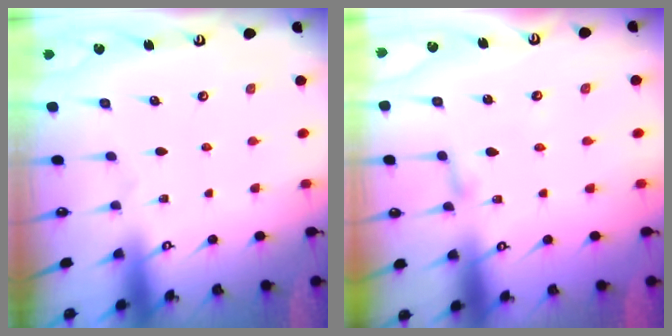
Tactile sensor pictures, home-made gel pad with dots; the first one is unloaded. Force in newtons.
{"total": 1.8, "press": 1.7, "slide": 0.2}